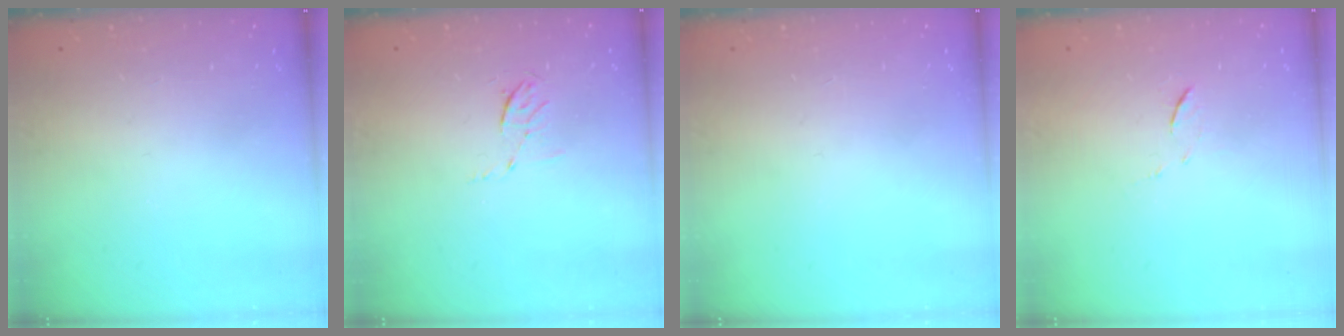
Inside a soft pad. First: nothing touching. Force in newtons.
{"total": 4.2, "press": 3.9, "slide": 1.6}
{"total": 0.0}
{"total": 5.5, "press": 5.4, "slide": 0.7}